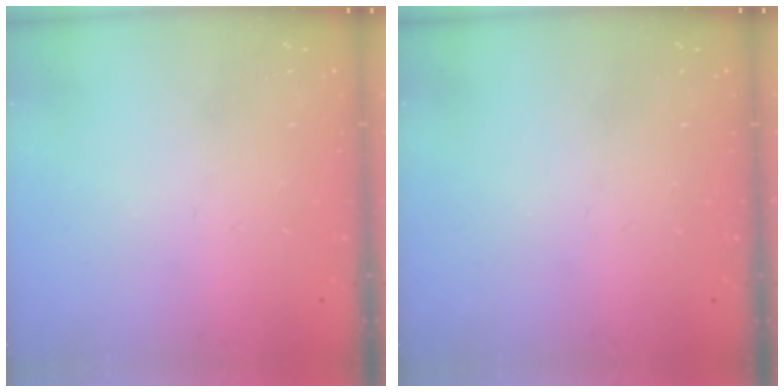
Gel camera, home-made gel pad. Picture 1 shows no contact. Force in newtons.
{"total": 0.0}